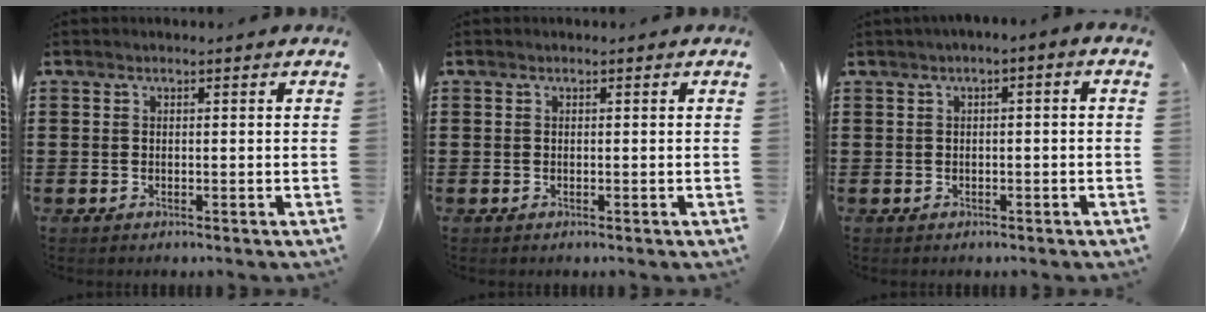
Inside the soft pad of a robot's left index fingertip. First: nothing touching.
{"total": 0.0}
{"total": 1.4, "force": [-0.8, 0.2, 1.2], "torque": [-0.019, -0.001, -0.015]}